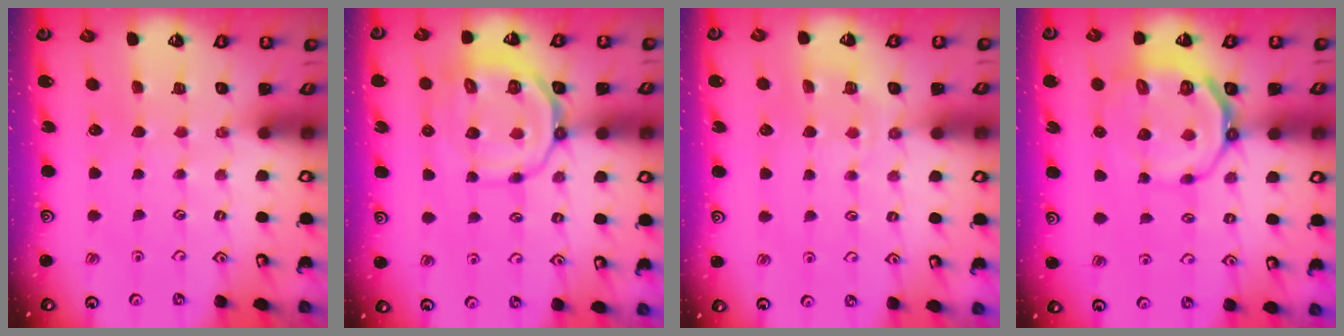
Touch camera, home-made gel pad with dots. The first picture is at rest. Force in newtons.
{"total": 11.8, "press": 11.7, "slide": 1.8}
{"total": 4.1, "press": 4.0, "slide": 0.9}
{"total": 9.1, "press": 8.6, "slide": 3.0}